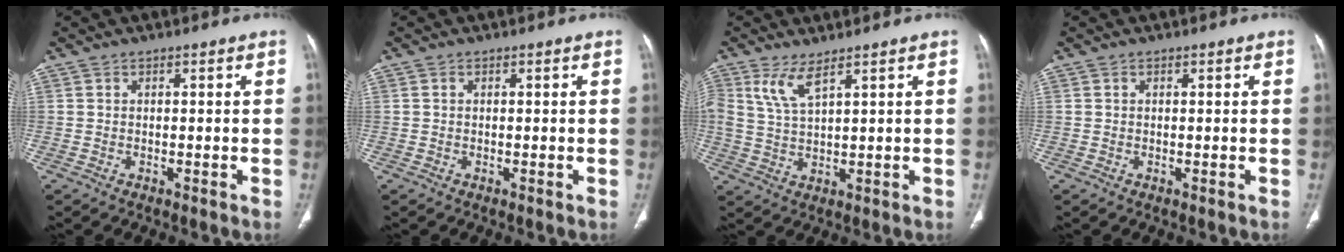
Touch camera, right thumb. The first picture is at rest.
{"total": 0.0}
{"total": 4.1, "force": [2.7, 1.0, 3.0], "torque": [-0.070, -0.015, 0.064]}
{"total": 0.0}